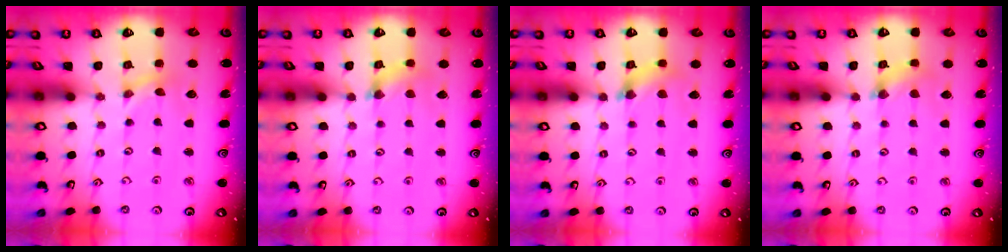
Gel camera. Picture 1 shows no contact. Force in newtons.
{"total": 3.4, "press": 3.4, "slide": 0.4}
{"total": 5.7, "press": 5.7, "slide": 0.5}
{"total": 2.2, "press": 2.2, "slide": 0.4}